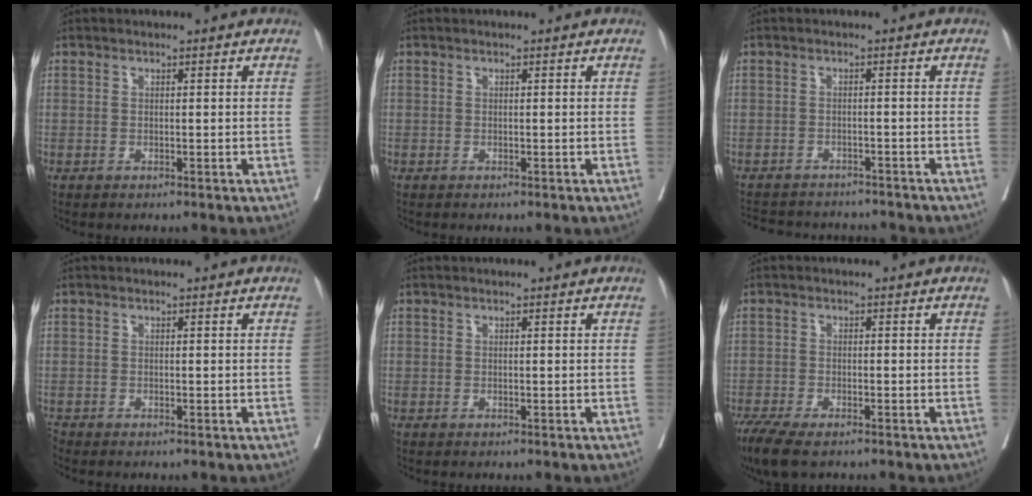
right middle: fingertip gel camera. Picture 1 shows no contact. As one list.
[{"total": 0.0}, {"total": 12.1, "force": [-11.3, 2.7, 3.4], "torque": [-0.068, 0.004, -0.145]}, {"total": 0.6, "force": [-0.6, -0.1, -0.1], "torque": [-0.001, -0.003, -0.013]}, {"total": 0.0}, {"total": 7.4, "force": [-5.6, 1.9, 4.5], "torque": [-0.081, -0.017, -0.095]}]